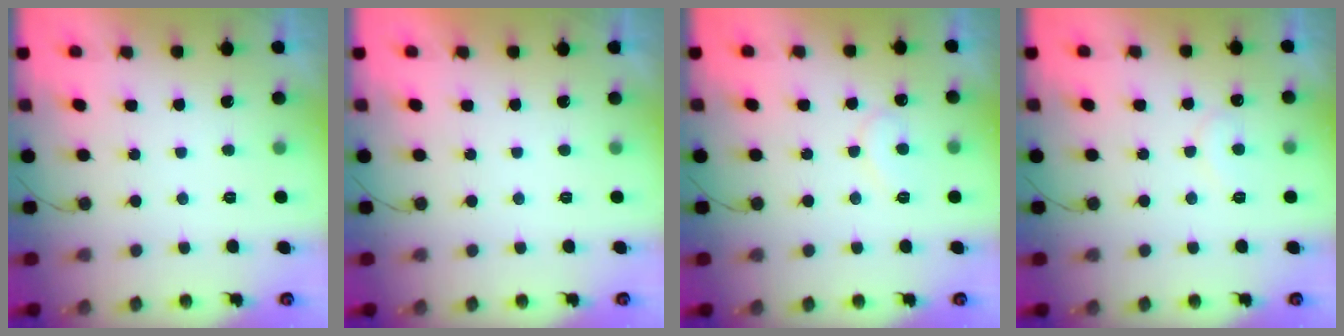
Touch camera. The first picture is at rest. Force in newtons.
{"total": 1.8, "press": 1.8, "slide": 0.0}
{"total": 6.7, "press": 6.7, "slide": 0.5}
{"total": 5.2, "press": 5.2, "slide": 0.3}